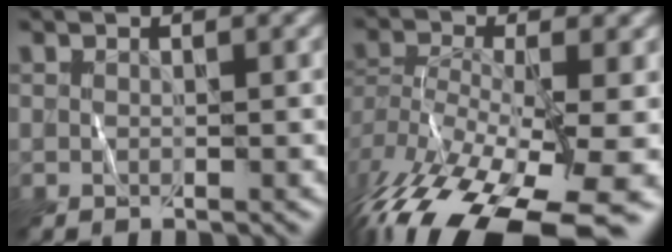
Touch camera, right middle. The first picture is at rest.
{"total": 17.8, "force": [-11.8, 6.4, 11.7], "torque": [-0.240, -0.045, -0.170]}